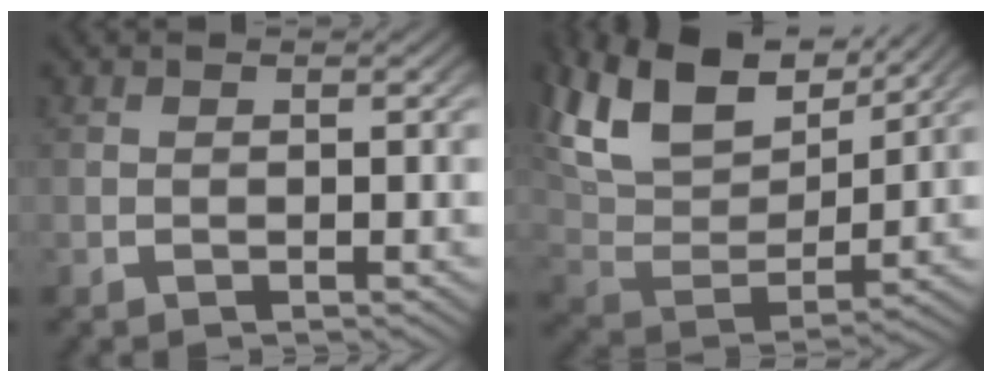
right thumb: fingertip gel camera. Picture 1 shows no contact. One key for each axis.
{"total": 11.4, "fx": 5.4, "fy": 6.5, "fz": 7.6, "tx": -0.169, "ty": 0.004, "tz": 0.095}